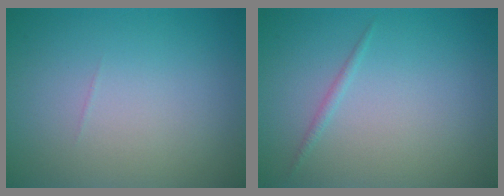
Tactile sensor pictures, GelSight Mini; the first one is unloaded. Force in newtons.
{"total": 0.7, "press": 0.7, "slide": 0.0}